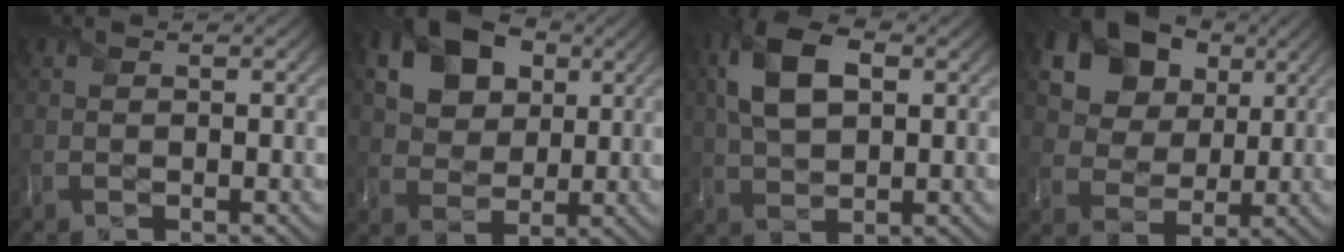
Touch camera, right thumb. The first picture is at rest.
{"total": 11.6, "force": [4.4, 8.1, 7.0], "torque": [-0.168, 0.029, 0.067]}
{"total": 9.3, "force": [2.3, 5.3, 7.3], "torque": [-0.174, 0.013, 0.037]}
{"total": 19.3, "force": [9.2, 14.0, 9.5], "torque": [-0.242, 0.045, 0.195]}